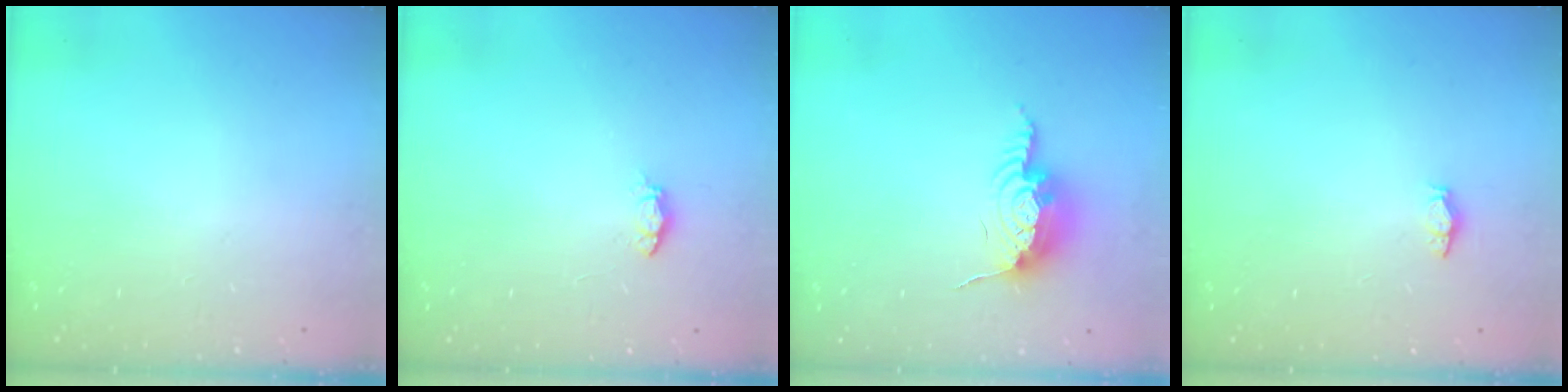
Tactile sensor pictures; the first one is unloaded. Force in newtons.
{"total": 2.5, "press": 2.5, "slide": 0.4}
{"total": 12.4, "press": 12.4, "slide": 0.8}
{"total": 3.8, "press": 3.5, "slide": 1.5}